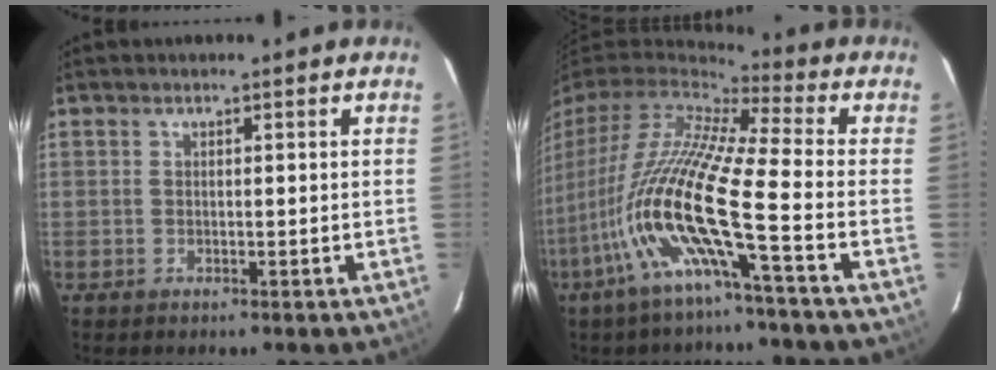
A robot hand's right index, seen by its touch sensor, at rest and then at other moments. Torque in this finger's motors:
{"motor_torque": [1.70, -0.44, 1.05, 0.21]}